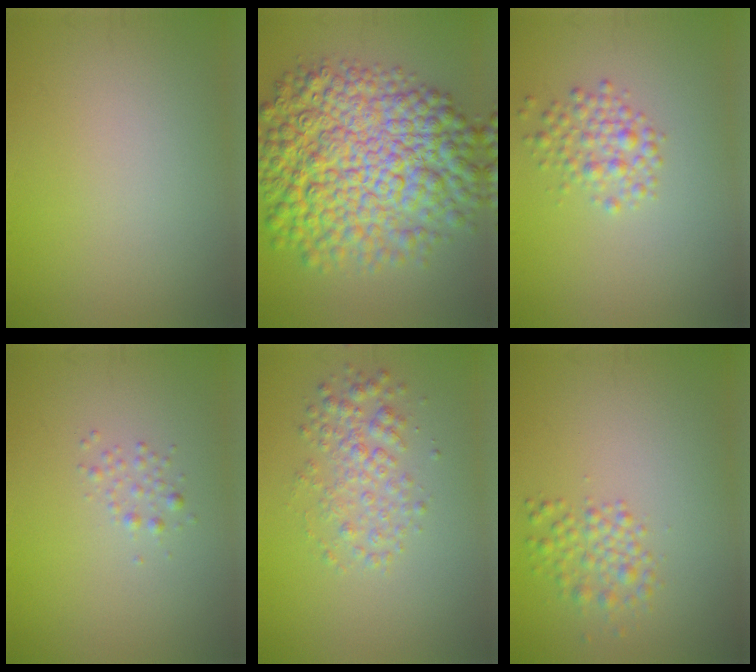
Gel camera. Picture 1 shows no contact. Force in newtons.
{"total": 12.9, "press": 12.9, "slide": 0.0}
{"total": 2.4, "press": 2.4, "slide": 0.1}
{"total": 1.1, "press": 1.1, "slide": 0.0}
{"total": 3.0, "press": 3.0, "slide": 0.0}
{"total": 2.3, "press": 2.3, "slide": 0.1}